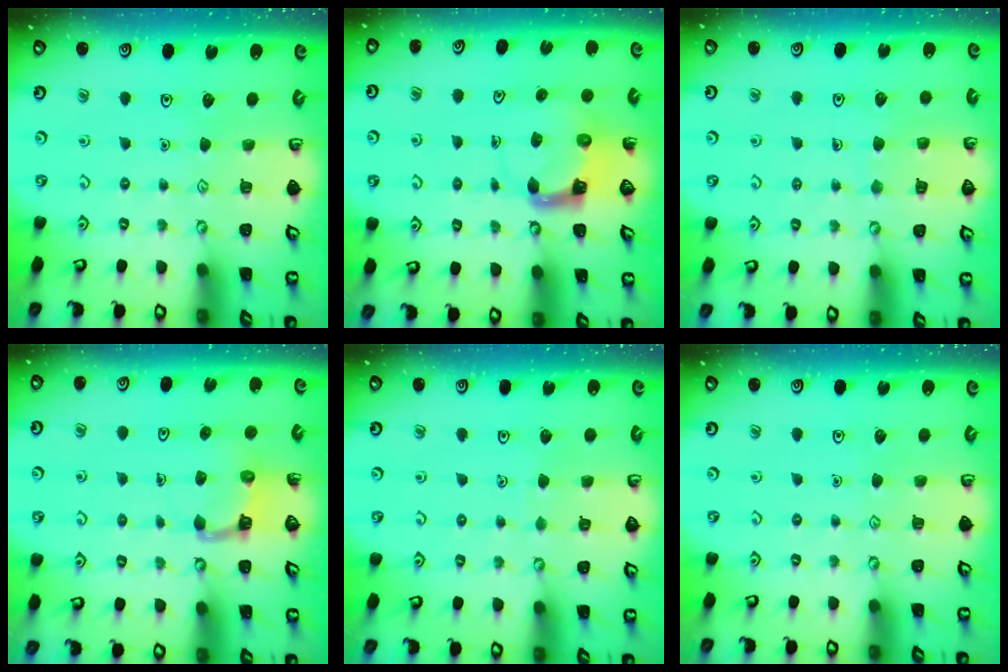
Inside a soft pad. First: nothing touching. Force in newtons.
{"total": 3.5, "press": 3.5, "slide": 0.5}
{"total": 6.0, "press": 6.0, "slide": 0.5}
{"total": 4.6, "press": 4.6, "slide": 0.3}
{"total": 1.7, "press": 1.7, "slide": 0.1}
{"total": 0.0}